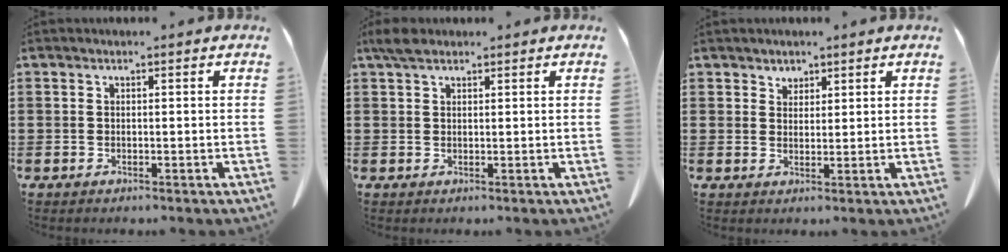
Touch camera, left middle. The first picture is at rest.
{"total": 2.6, "force": [1.8, 1.2, 1.4], "torque": [-0.035, 0.005, 0.035]}
{"total": 2.0, "force": [1.8, 1.0, 0.0], "torque": [-0.005, 0.002, 0.035]}